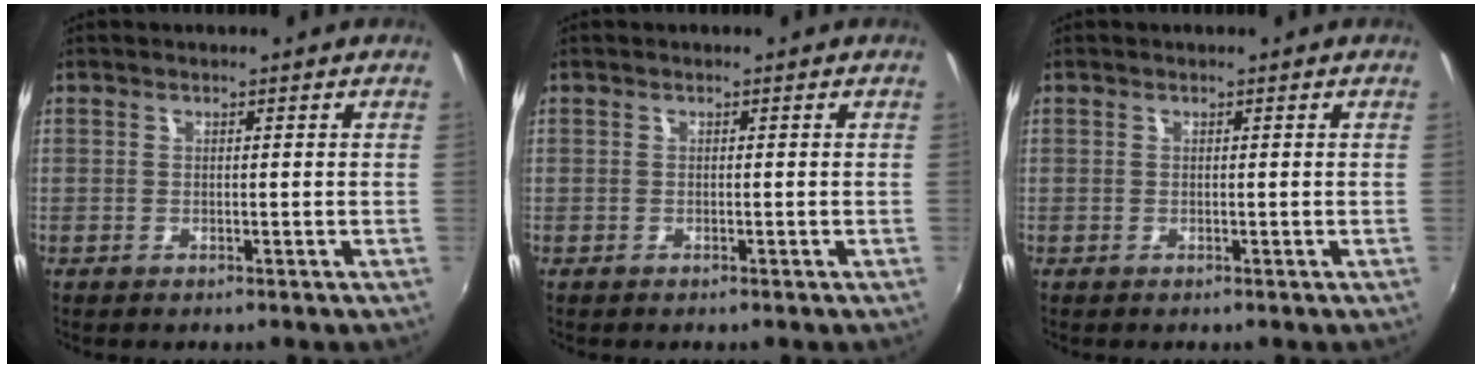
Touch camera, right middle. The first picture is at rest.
{"total": 0.0}
{"total": 0.0}